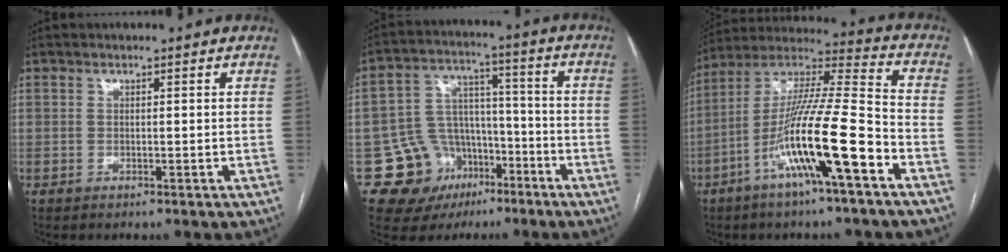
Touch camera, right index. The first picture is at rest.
{"total": 12.1, "force": [-5.8, 10.2, 2.9], "torque": [-0.034, 0.060, -0.079]}
{"total": 17.3, "force": [-7.2, 0.5, 15.7], "torque": [-0.296, -0.004, -0.132]}